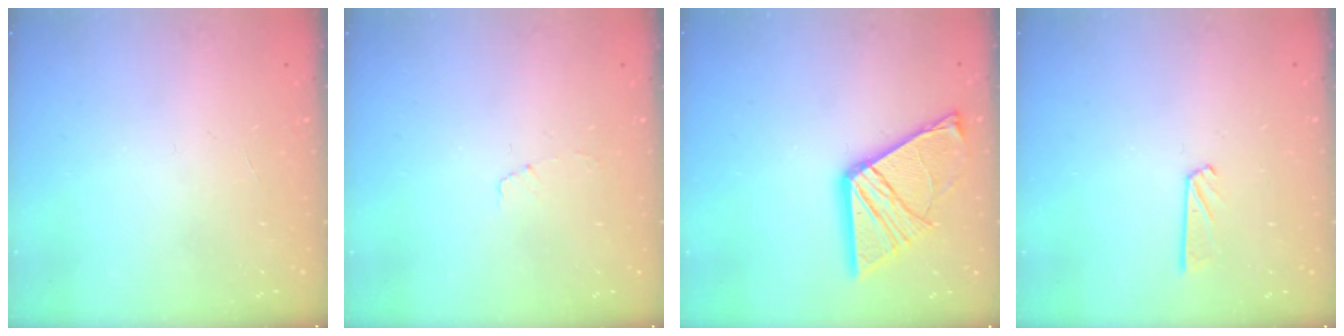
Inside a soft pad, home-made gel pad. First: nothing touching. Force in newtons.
{"total": 3.8, "press": 3.8, "slide": 0.3}
{"total": 16.2, "press": 16.1, "slide": 1.4}
{"total": 4.4, "press": 4.4, "slide": 0.2}